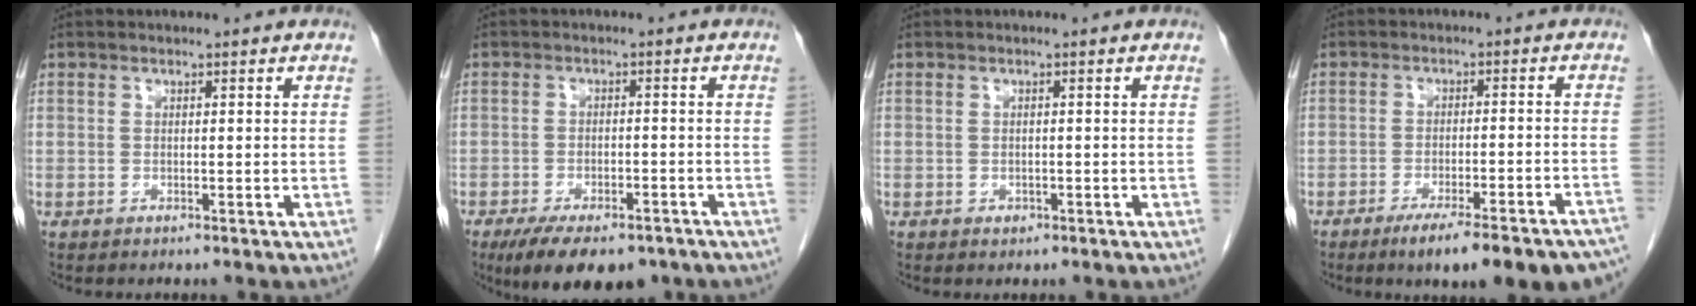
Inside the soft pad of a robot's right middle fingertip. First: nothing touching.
{"total": 11.6, "force": [-8.5, 4.6, 6.4], "torque": [-0.096, -0.007, -0.125]}
{"total": 0.6, "force": [-0.2, 0.5, 0.2], "torque": [-0.006, 0.000, -0.001]}
{"total": 17.1, "force": [-13.9, 2.2, 9.6], "torque": [-0.075, 0.007, -0.182]}